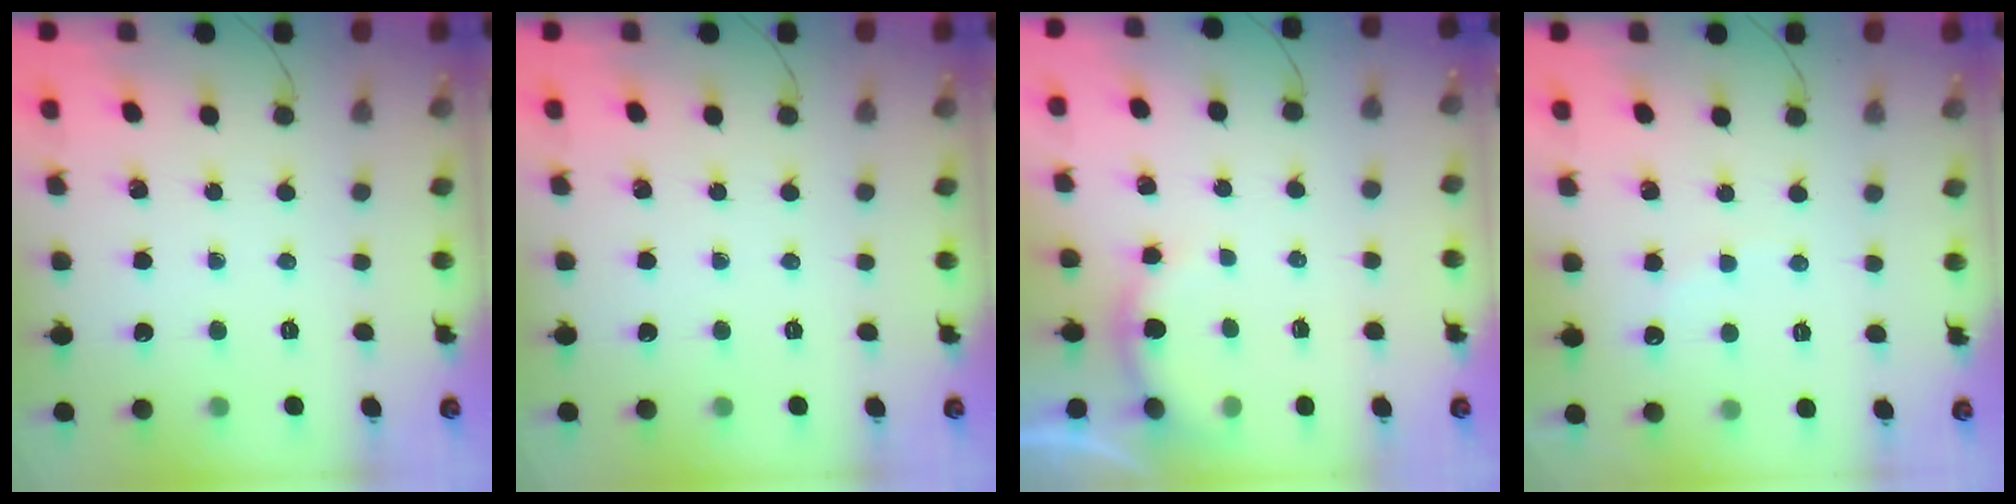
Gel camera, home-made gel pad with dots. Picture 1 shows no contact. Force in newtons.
{"total": 0.0}
{"total": 5.0, "press": 4.9, "slide": 0.8}
{"total": 5.8, "press": 5.7, "slide": 1.0}